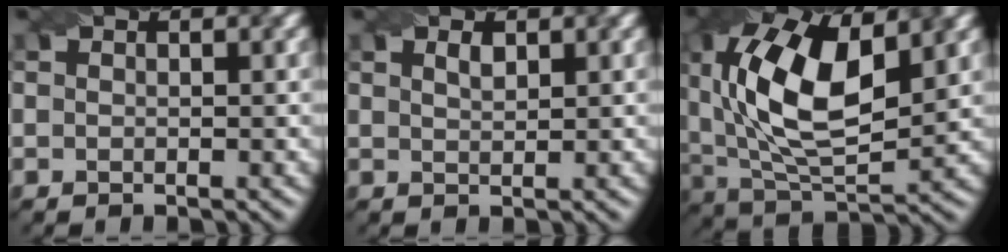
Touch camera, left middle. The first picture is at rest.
{"total": 1.0, "force": [0.7, 0.4, 0.6], "torque": [-0.013, 0.001, 0.014]}
{"total": 12.1, "force": [2.9, 5.6, 10.3], "torque": [-0.189, 0.008, 0.047]}